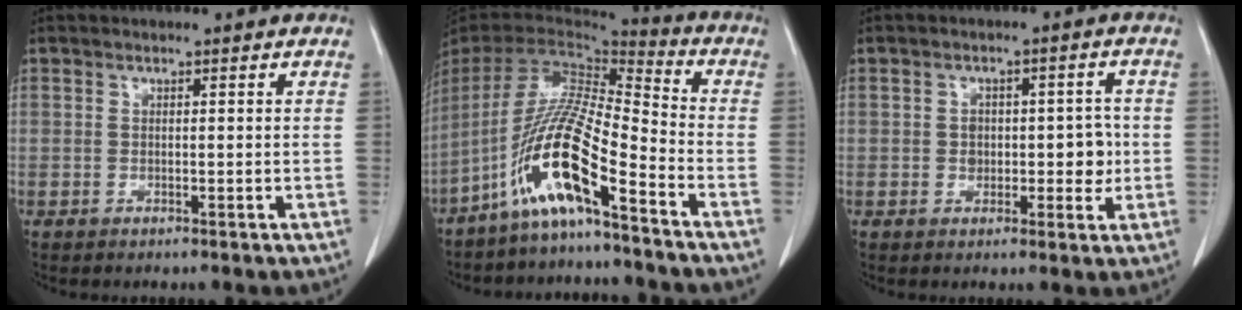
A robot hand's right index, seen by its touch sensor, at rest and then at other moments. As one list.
[{"total": 14.3, "force": [-8.5, 0.7, 11.5], "torque": [-0.240, -0.014, -0.168]}, {"total": 5.3, "force": [-0.4, 3.3, 4.2], "torque": [-0.046, 0.014, 0.000]}]